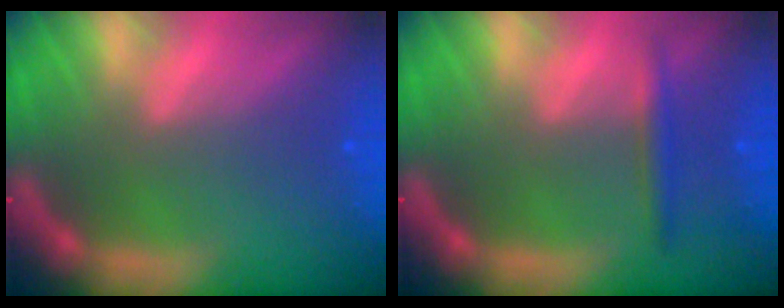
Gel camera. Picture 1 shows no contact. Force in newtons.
{"total": 1.9}